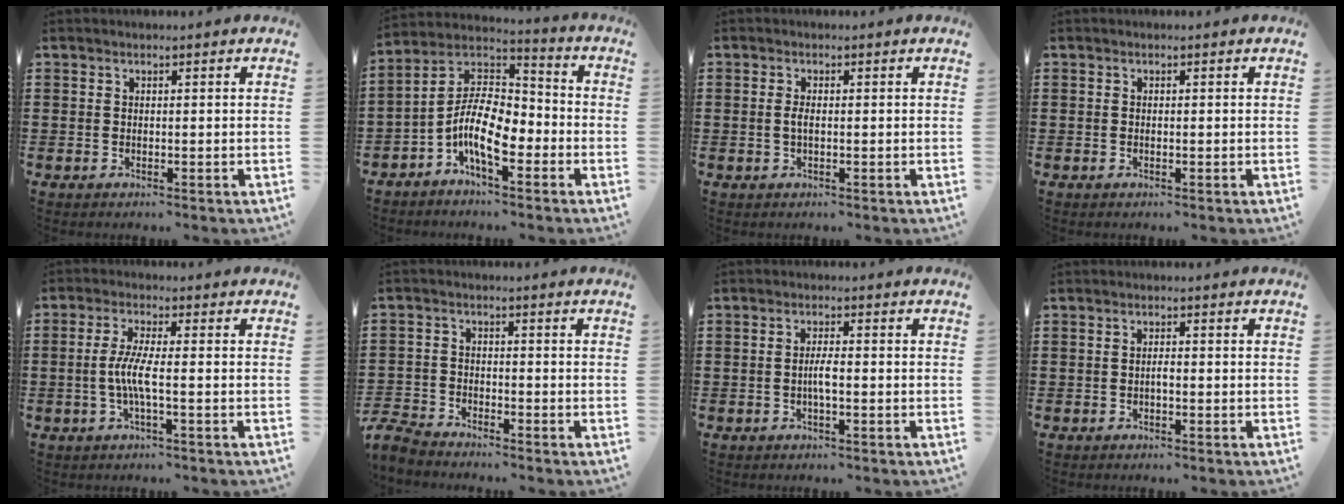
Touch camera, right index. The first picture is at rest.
{"total": 10.3, "force": [-4.3, 4.3, 8.3], "torque": [-0.192, -0.010, -0.089]}
{"total": 1.6, "force": [-0.2, 0.5, 1.5], "torque": [-0.035, -0.002, -0.007]}
{"total": 0.0}
{"total": 4.8, "force": [-1.0, 0.4, 4.7], "torque": [-0.106, -0.009, -0.029]}
{"total": 3.7, "force": [-3.6, 0.5, 0.2], "torque": [-0.021, -0.002, -0.081]}
{"total": 2.6, "force": [-0.6, 0.5, 2.5], "torque": [-0.053, -0.001, -0.015]}
{"total": 1.2, "force": [-0.4, 0.3, 1.1], "torque": [-0.023, 0.000, -0.007]}